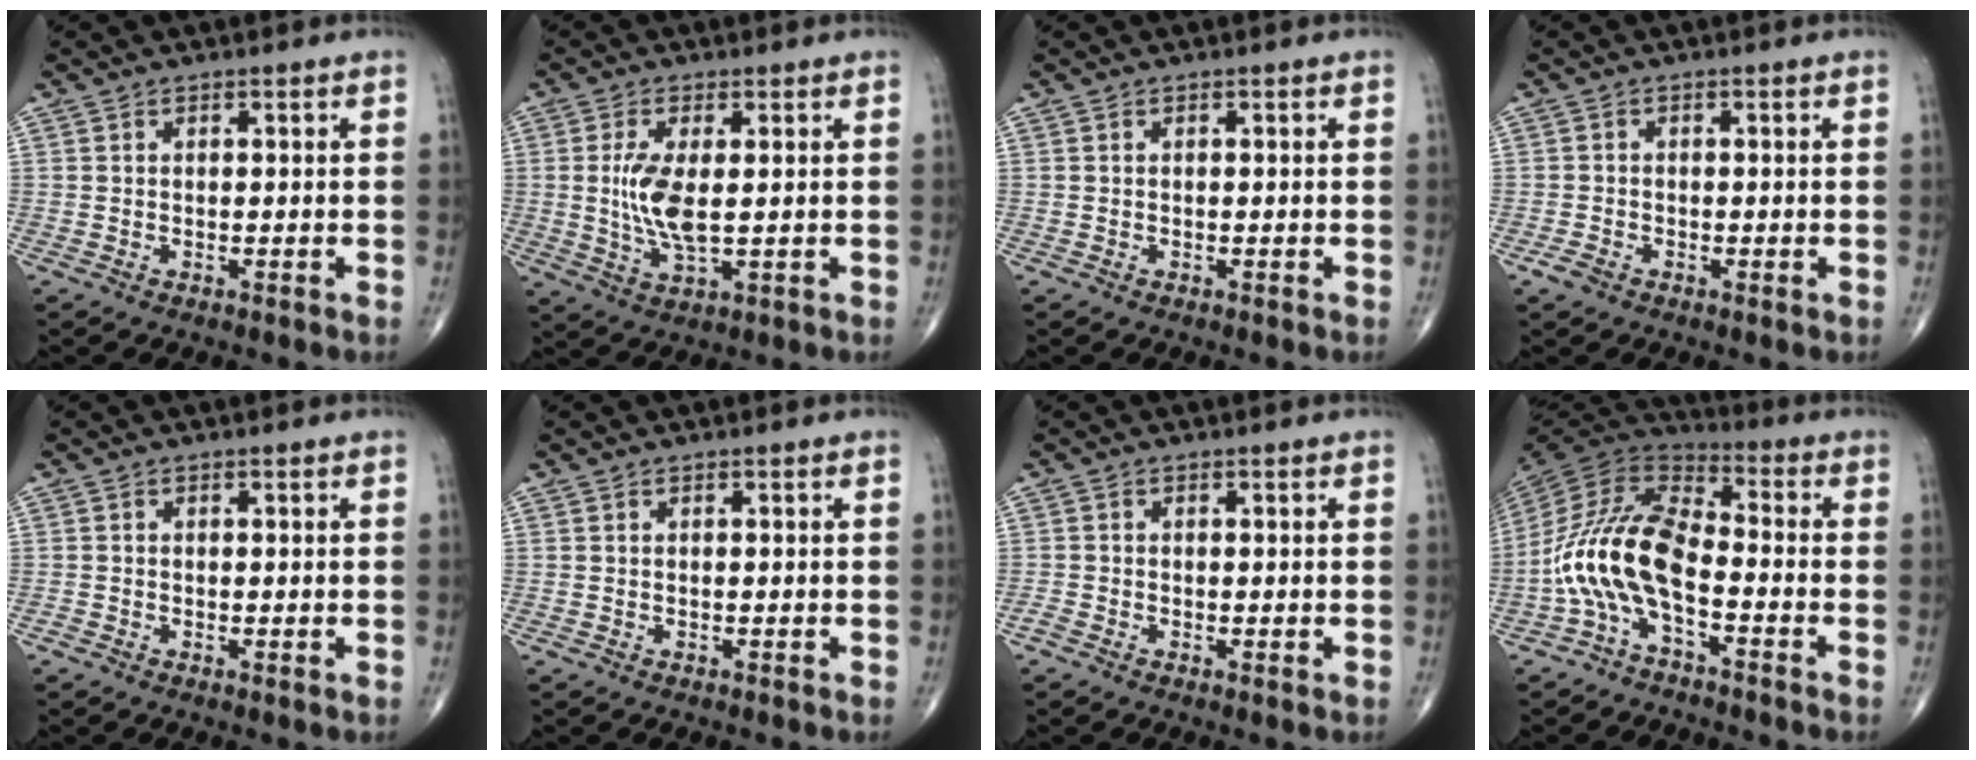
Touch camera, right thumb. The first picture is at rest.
{"total": 7.7, "force": [0.5, 2.9, 7.1], "torque": [-0.154, -0.014, 0.015]}
{"total": 0.0}
{"total": 2.1, "force": [-1.0, 1.2, 1.3], "torque": [-0.027, 0.002, -0.020]}
{"total": 0.7, "force": [-0.2, 0.4, 0.5], "torque": [-0.008, -0.003, -0.009]}
{"total": 0.0}
{"total": 1.5, "force": [-0.7, 0.6, 1.1], "torque": [-0.024, -0.004, -0.019]}
{"total": 14.1, "force": [-4.5, 6.3, 11.8], "torque": [-0.244, 0.059, -0.097]}